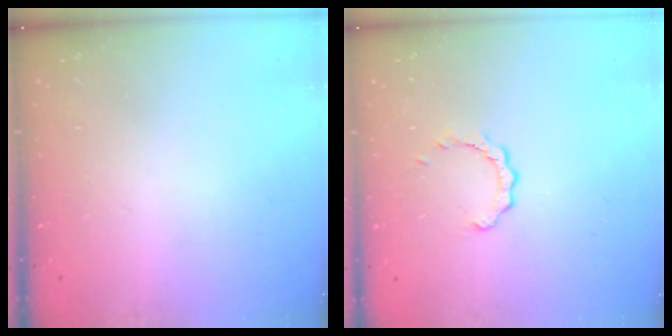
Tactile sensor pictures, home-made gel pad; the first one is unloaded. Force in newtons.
{"total": 2.7, "press": 2.7, "slide": 0.3}